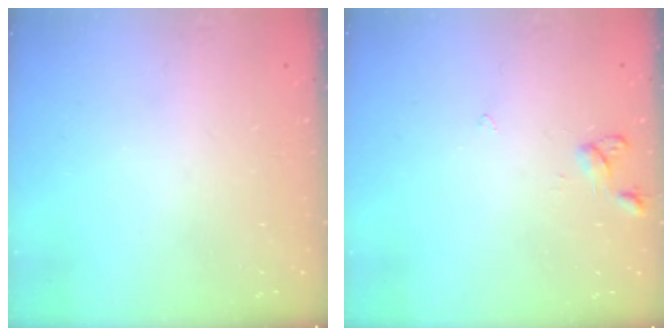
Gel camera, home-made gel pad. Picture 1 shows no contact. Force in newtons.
{"total": 4.6, "press": 4.6, "slide": 0.4}